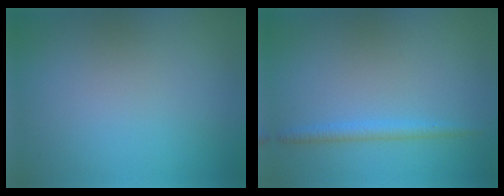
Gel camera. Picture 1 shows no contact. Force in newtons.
{"total": 1.6, "press": 1.6, "slide": 0.1}